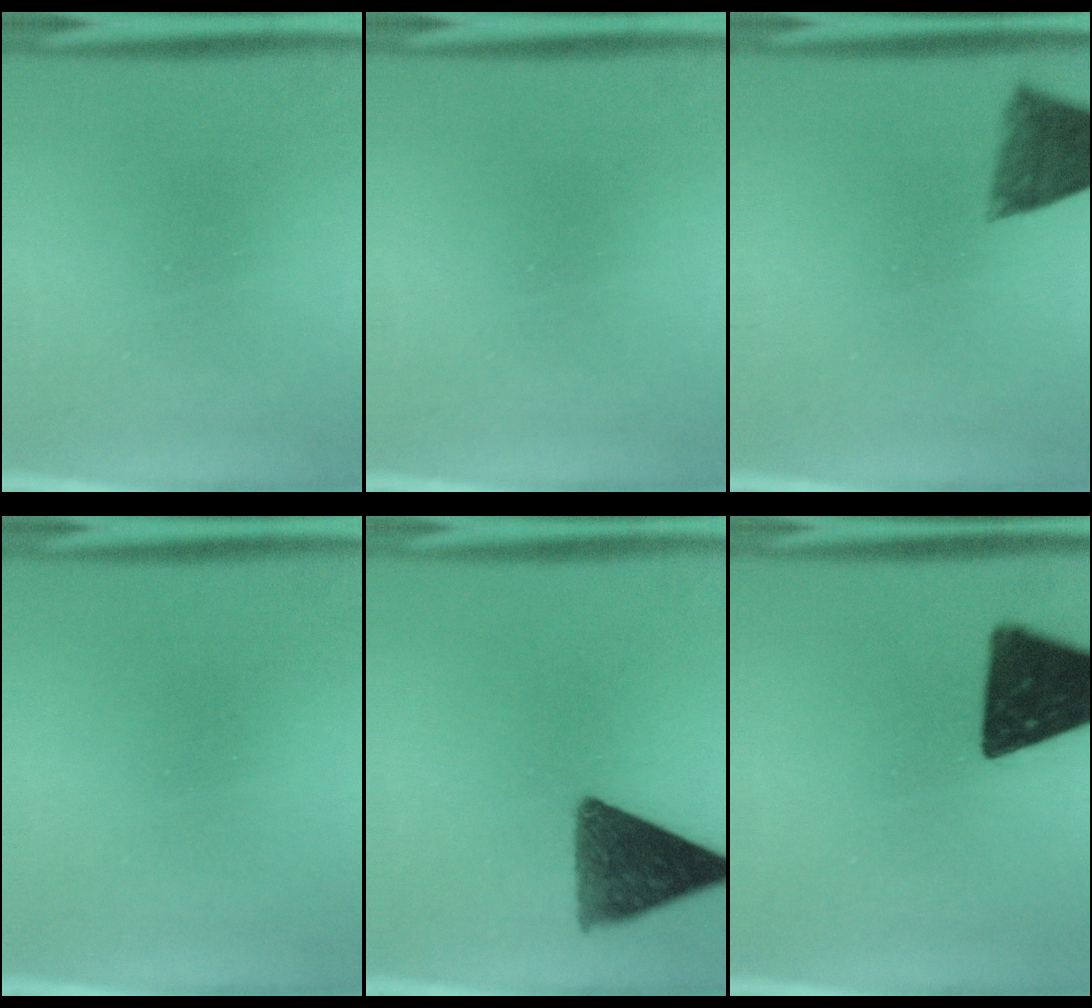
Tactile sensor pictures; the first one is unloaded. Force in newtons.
{"total": 0.0}
{"total": 7.1}
{"total": 0.5}
{"total": 11.0}
{"total": 17.1}